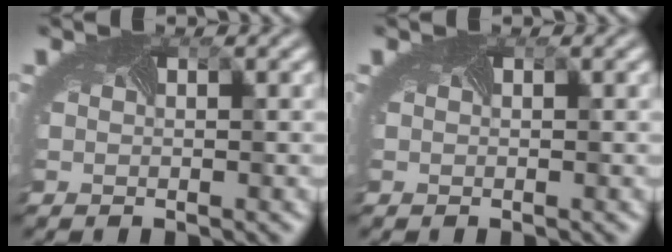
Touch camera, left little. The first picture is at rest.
{"total": 0.0}